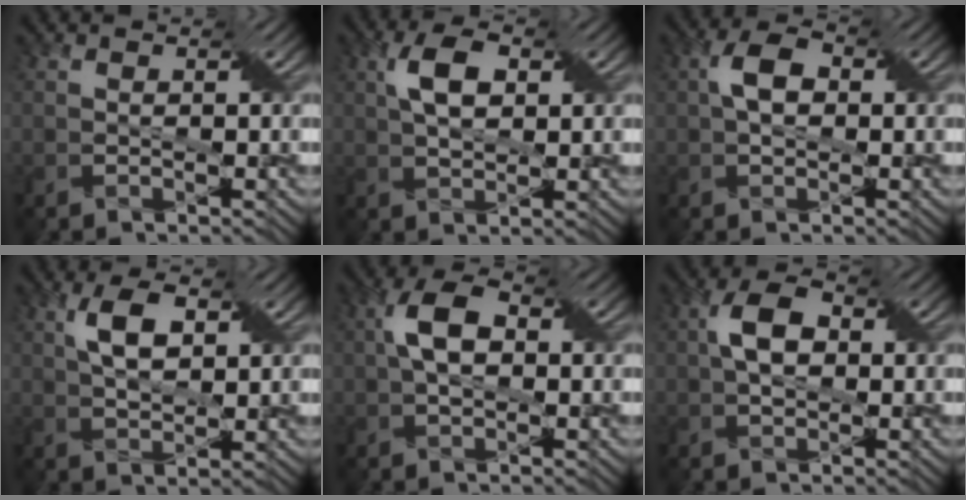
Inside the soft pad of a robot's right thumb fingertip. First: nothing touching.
{"total": 5.4, "force": [1.7, 2.6, 4.3], "torque": [-0.086, 0.011, 0.029]}
{"total": 4.3, "force": [0.5, 2.7, 3.3], "torque": [-0.066, 0.007, 0.003]}
{"total": 4.7, "force": [2.0, 2.0, 3.8], "torque": [-0.075, 0.007, 0.037]}
{"total": 6.4, "force": [0.7, 3.6, 5.2], "torque": [-0.108, 0.012, 0.005]}
{"total": 5.5, "force": [0.6, 3.3, 4.3], "torque": [-0.085, 0.010, 0.003]}